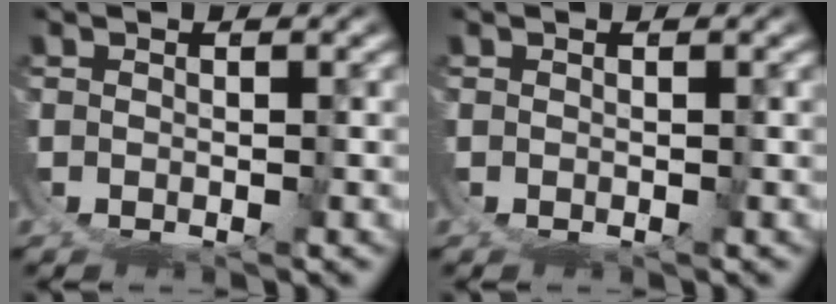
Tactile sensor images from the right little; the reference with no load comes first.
{"total": 0.0}